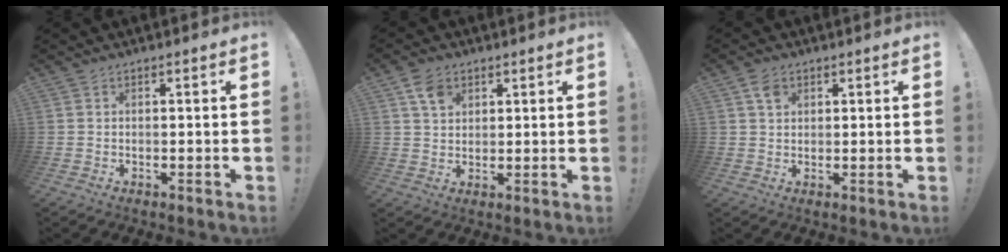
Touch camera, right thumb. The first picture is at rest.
{"total": 6.2, "force": [3.3, 4.4, 2.8], "torque": [-0.045, -0.006, 0.063]}
{"total": 3.7, "force": [1.9, 2.6, 1.9], "torque": [-0.025, -0.003, 0.033]}